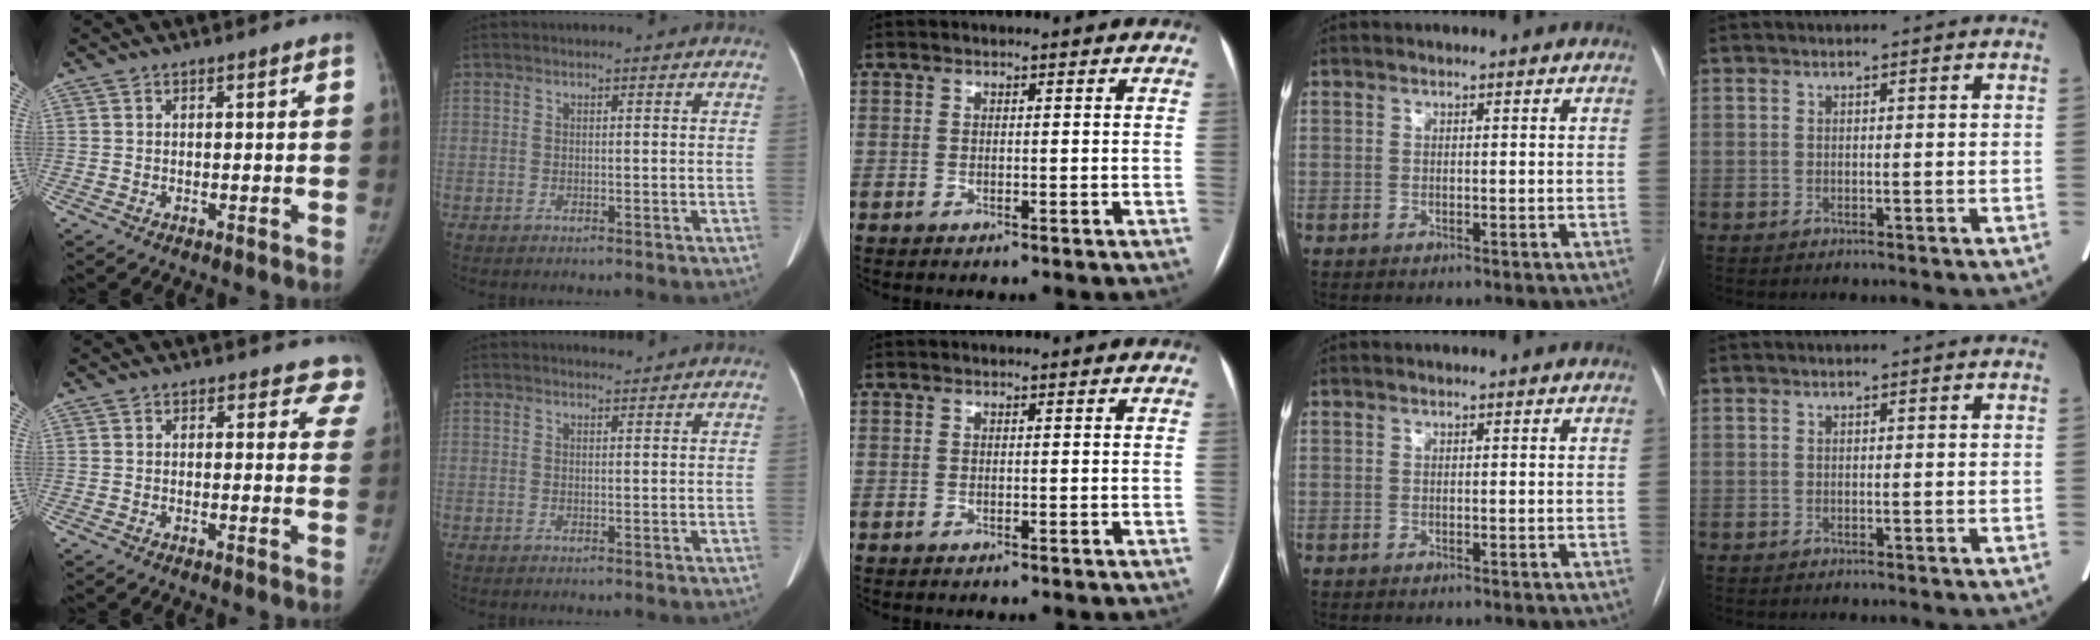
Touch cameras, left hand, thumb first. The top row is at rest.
{"thumb": {"total": 5.7, "force": [5.1, 2.6, 0.1], "torque": [0.052, -0.019, 0.022]}, "index": {"total": 0.7, "force": [0.7, -0.2, -0.2], "torque": [-0.006, -0.004, 0.013]}}